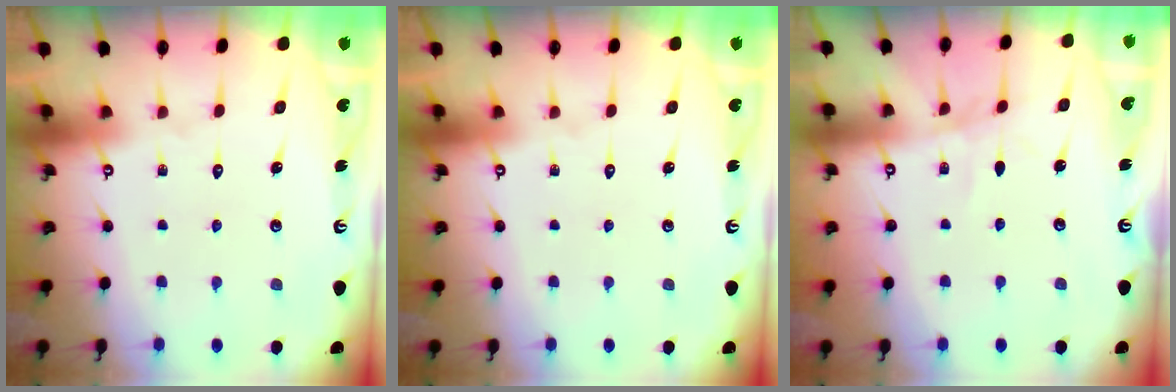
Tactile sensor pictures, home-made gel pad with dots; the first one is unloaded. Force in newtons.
{"total": 0.0}
{"total": 3.2, "press": 3.2, "slide": 0.2}